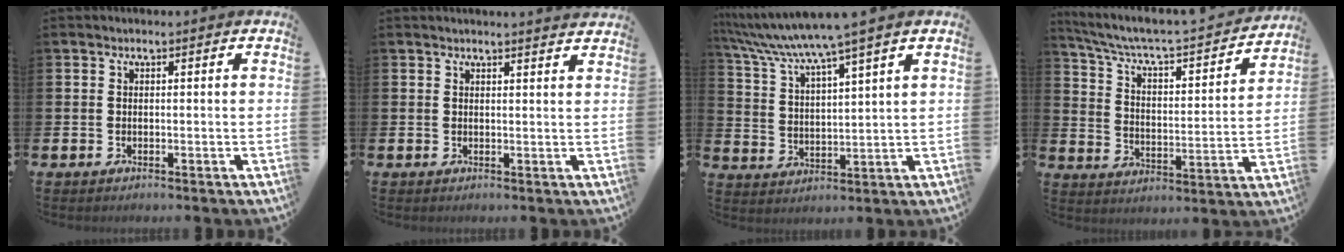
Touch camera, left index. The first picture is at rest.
{"total": 1.5, "force": [1.5, -0.2, 0.1], "torque": [0.008, -0.012, 0.025]}
{"total": 7.1, "force": [6.4, -0.8, 3.0], "torque": [-0.088, -0.036, 0.108]}
{"total": 6.3, "force": [5.6, 1.2, 2.7], "torque": [-0.084, -0.045, 0.086]}